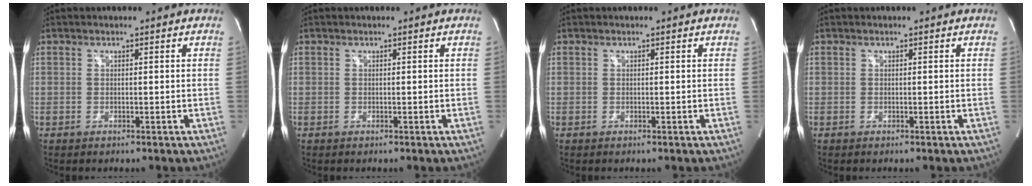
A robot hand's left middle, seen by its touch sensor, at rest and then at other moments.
{"total": 0.0}
{"total": 0.0}
{"total": 0.0}